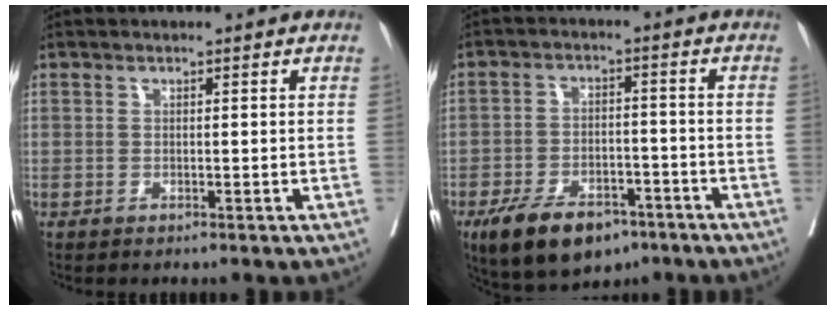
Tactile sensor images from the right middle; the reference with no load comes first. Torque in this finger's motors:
{"motor_torque": [1.14, -1.00, 0.44, 0.05]}